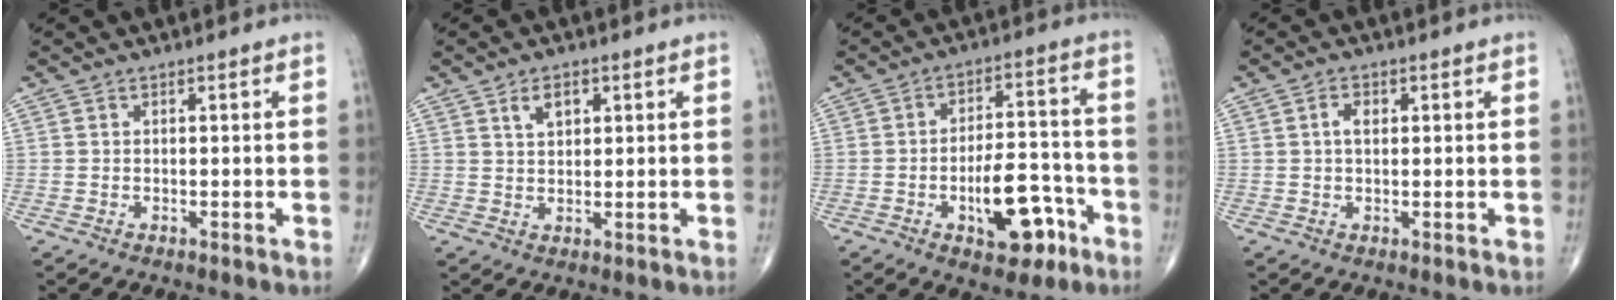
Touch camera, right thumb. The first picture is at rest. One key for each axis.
{"total": 3.7, "fx": 1.8, "fy": 2.2, "fz": 2.4, "tx": -0.031, "ty": -0.007, "tz": 0.032}
{"total": 12.3, "fx": -5.1, "fy": 6.0, "fz": 9.5, "tx": -0.120, "ty": 0.042, "tz": -0.072}
{"total": 2.6, "fx": 0.6, "fy": 1.6, "fz": 1.9, "tx": -0.033, "ty": 0.006, "tz": 0.010}